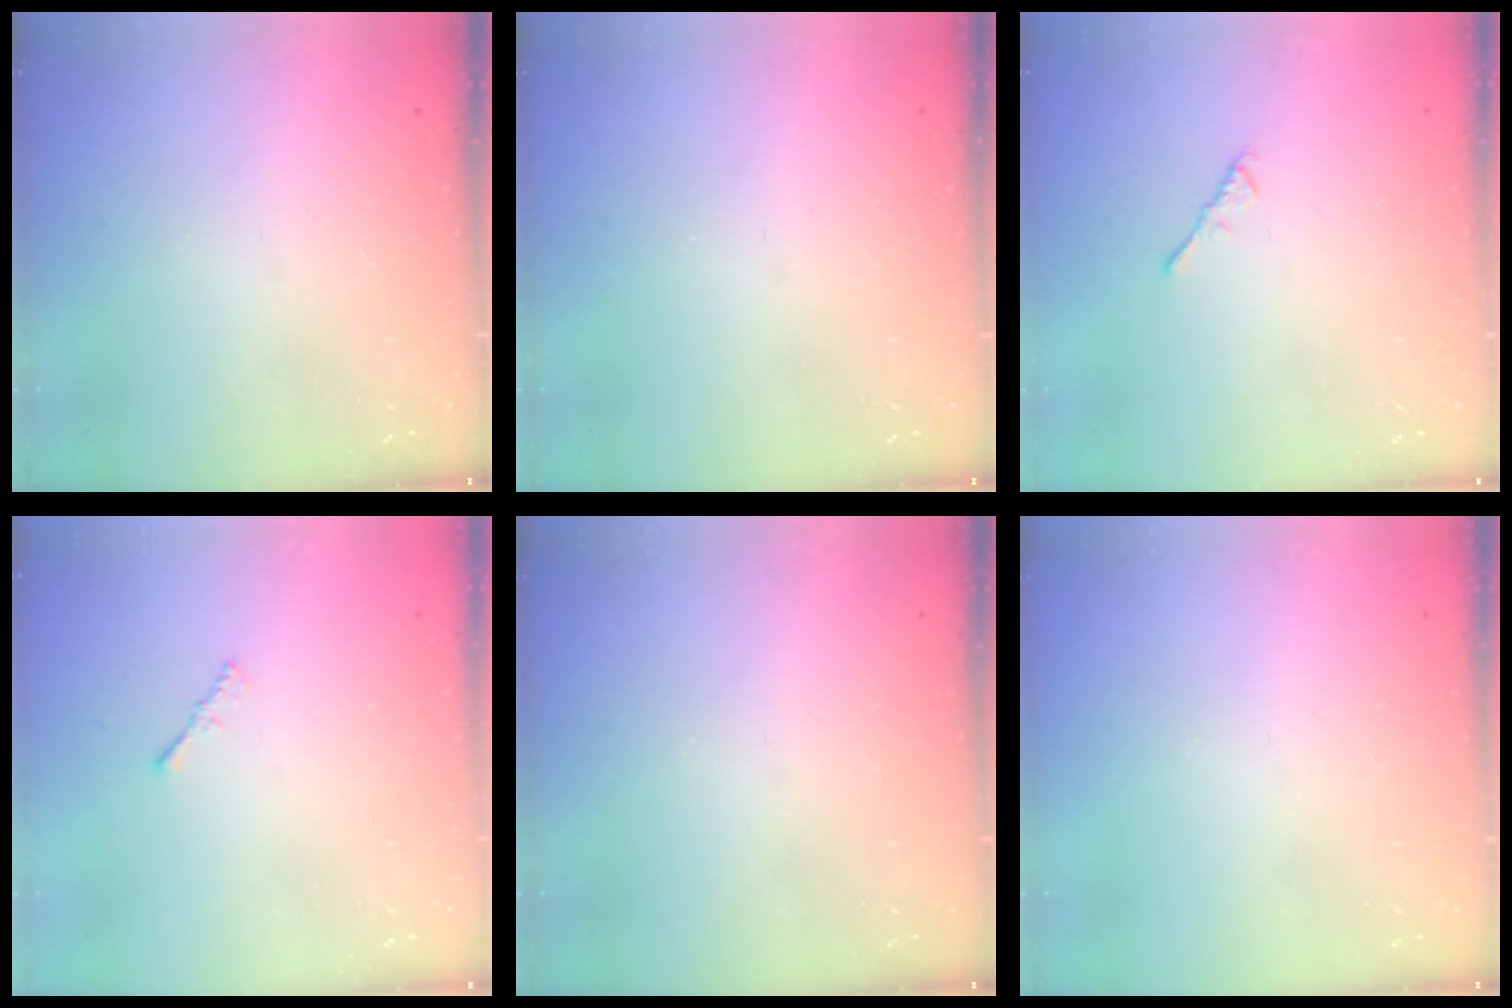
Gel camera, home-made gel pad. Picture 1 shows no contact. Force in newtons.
{"total": 0.0}
{"total": 1.1, "press": 1.0, "slide": 0.4}
{"total": 0.7, "press": 0.6, "slide": 0.3}
{"total": 0.0}
{"total": 0.0}